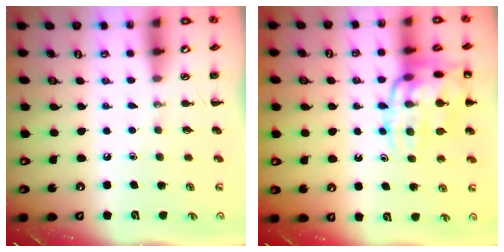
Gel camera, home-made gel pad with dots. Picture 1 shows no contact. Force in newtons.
{"total": 17.8, "press": 17.7, "slide": 2.1}